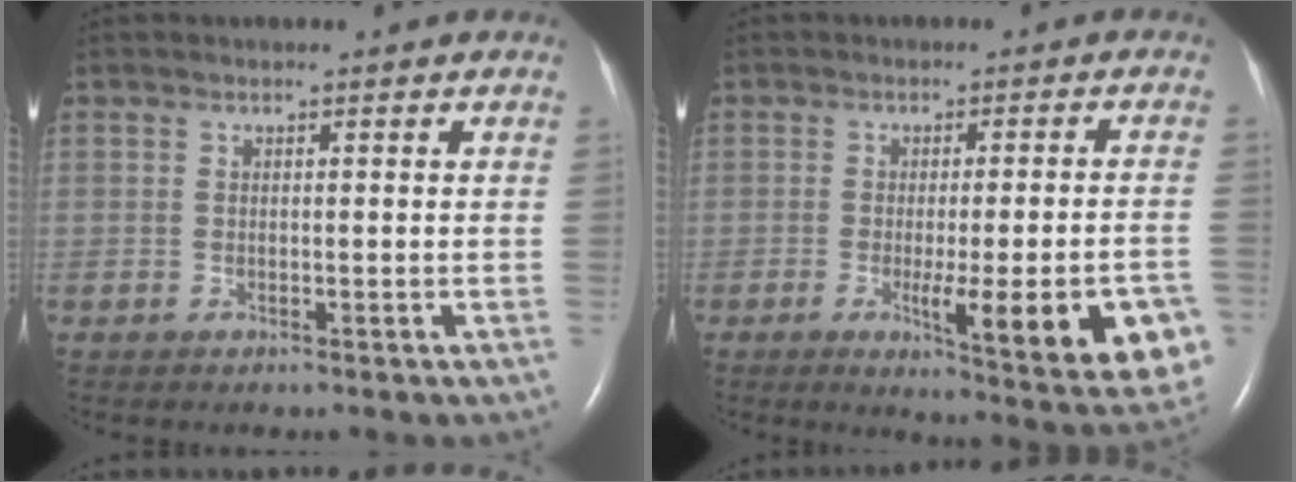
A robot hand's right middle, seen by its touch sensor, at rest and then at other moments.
{"total": 15.8, "force": [-5.7, 2.0, 14.6], "torque": [-0.107, -0.016, -0.061]}